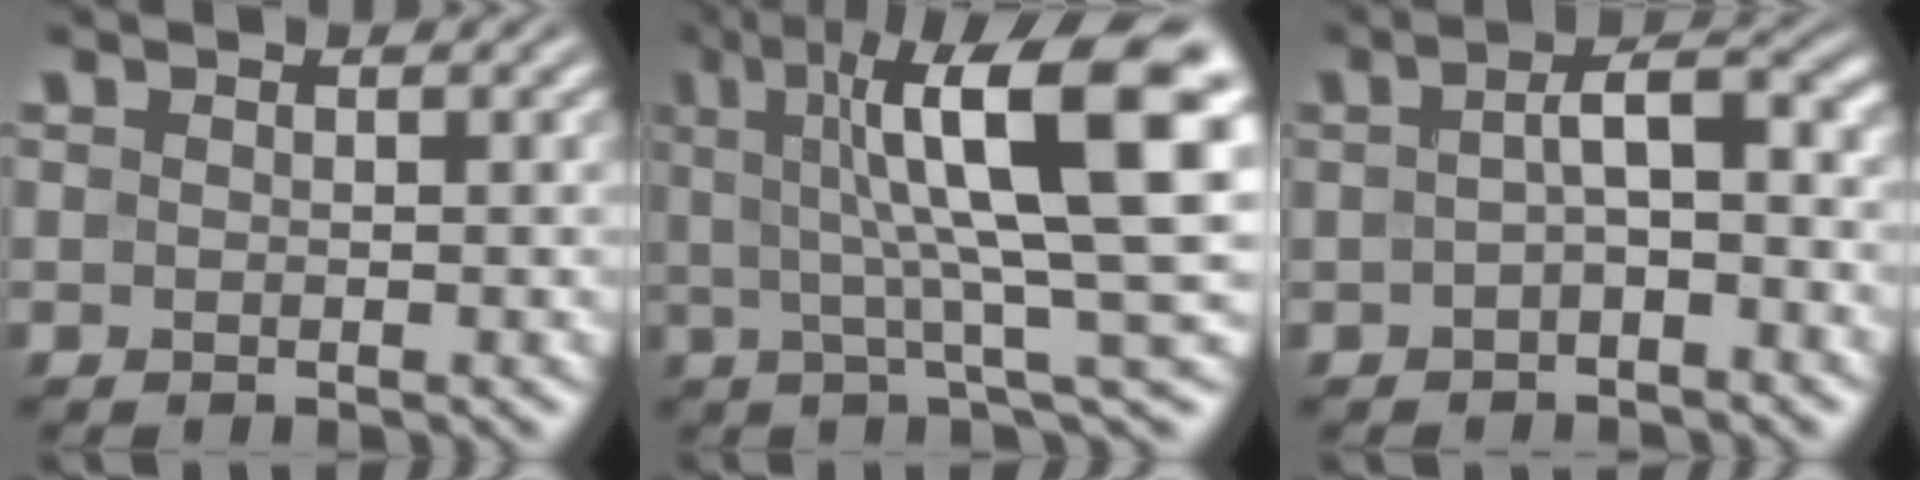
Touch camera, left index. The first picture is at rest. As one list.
[{"total": 12.6, "force": [3.3, 2.8, 11.8], "torque": [-0.166, 0.011, 0.050]}, {"total": 3.7, "force": [-0.4, 1.3, 3.4], "torque": [-0.058, 0.009, -0.010]}]